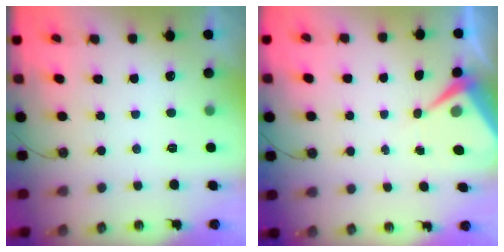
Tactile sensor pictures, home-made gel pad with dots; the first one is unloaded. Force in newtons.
{"total": 6.8, "press": 6.7, "slide": 0.7}